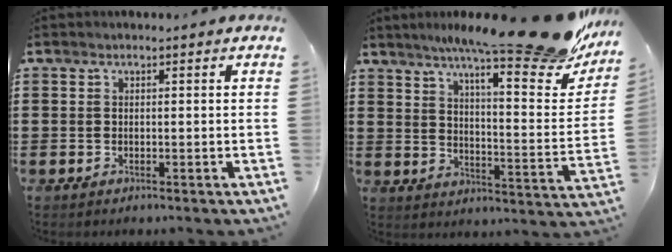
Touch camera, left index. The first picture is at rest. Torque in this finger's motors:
{"motor_torque": [1.29, -0.85, 0.62, 0.09]}